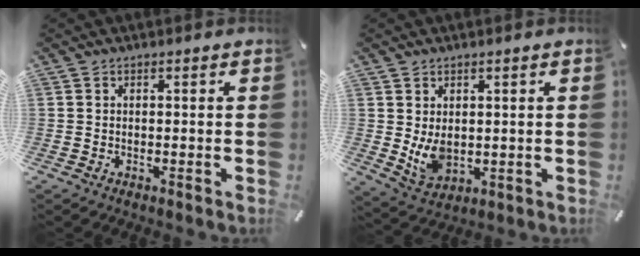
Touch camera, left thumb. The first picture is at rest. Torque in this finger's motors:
{"motor_torque": [1.23, 1.30, 0.83, -0.16, 0.08]}